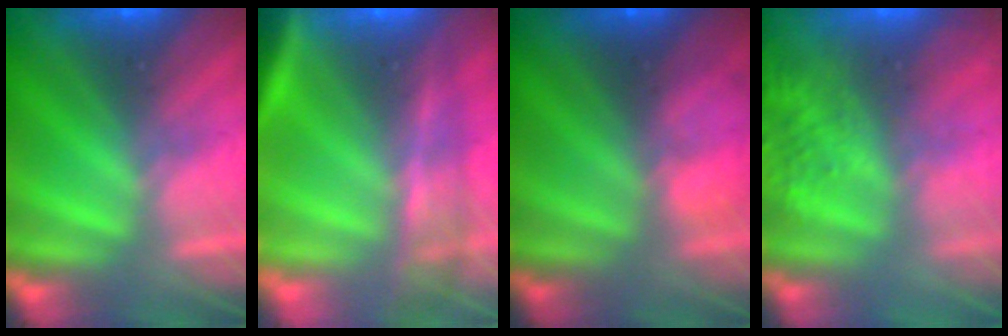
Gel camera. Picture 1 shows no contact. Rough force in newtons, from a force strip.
{"total": 7.6}
{"total": 2.4}
{"total": 6.7}